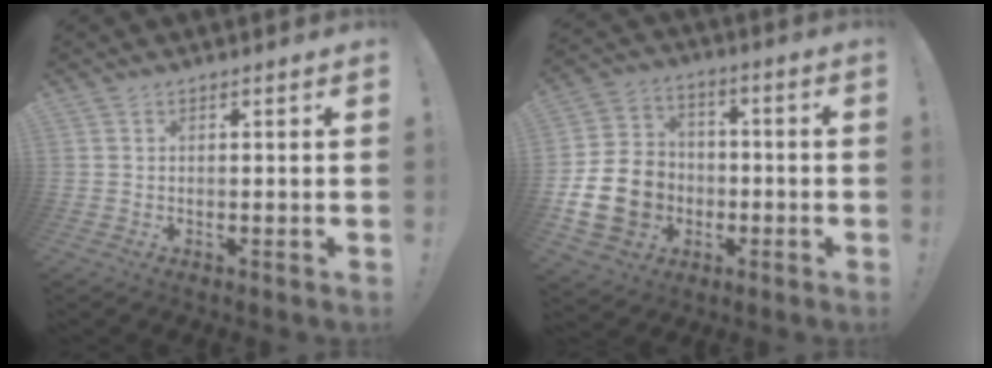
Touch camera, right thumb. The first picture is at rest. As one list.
[{"total": 17.1, "force": [-4.6, 14.2, 8.5], "torque": [-0.154, 0.032, -0.073]}]